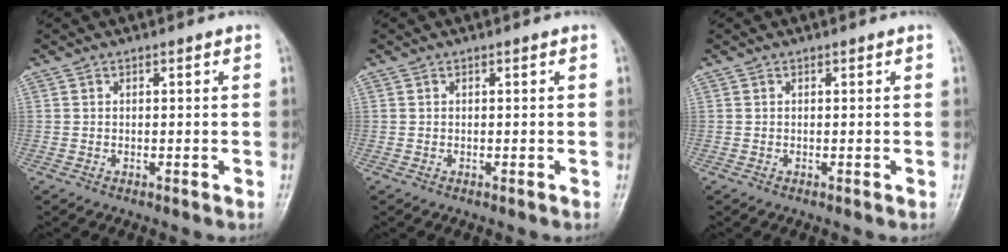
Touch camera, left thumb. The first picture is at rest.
{"total": 0.0}
{"total": 0.0}